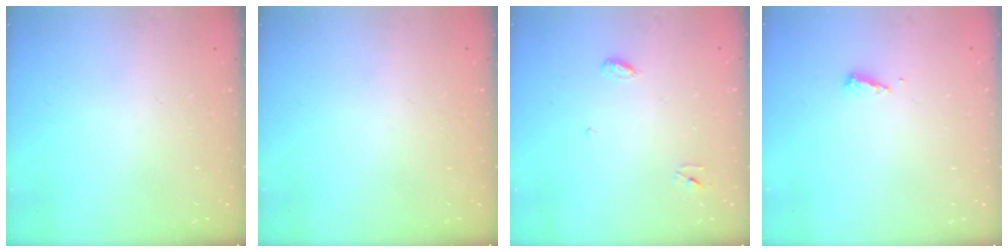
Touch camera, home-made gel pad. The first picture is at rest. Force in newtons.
{"total": 0.0}
{"total": 3.5, "press": 3.4, "slide": 0.4}
{"total": 3.6, "press": 3.6, "slide": 0.4}